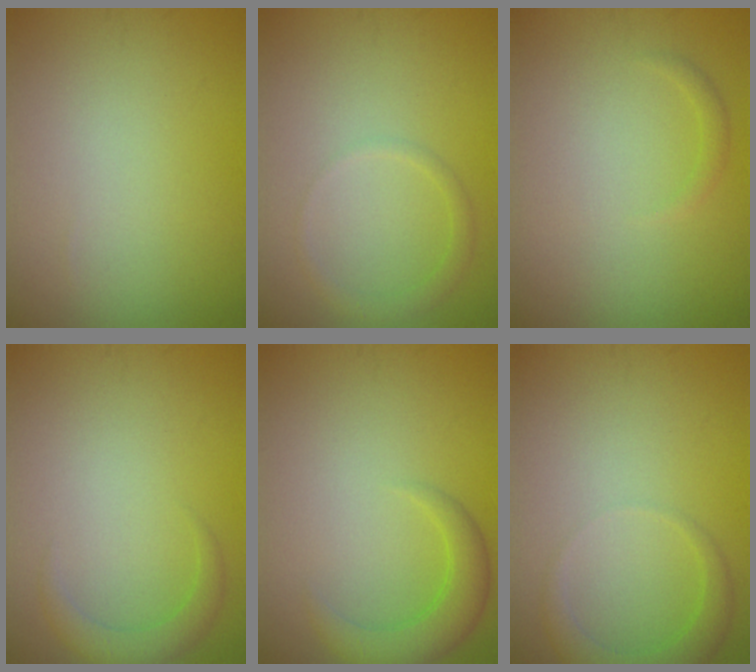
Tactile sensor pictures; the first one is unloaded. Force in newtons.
{"total": 1.3, "press": 1.3, "slide": 0.0}
{"total": 0.8, "press": 0.8, "slide": 0.1}
{"total": 2.1, "press": 2.1, "slide": 0.2}
{"total": 3.4, "press": 3.3, "slide": 0.3}
{"total": 2.7, "press": 2.6, "slide": 0.3}